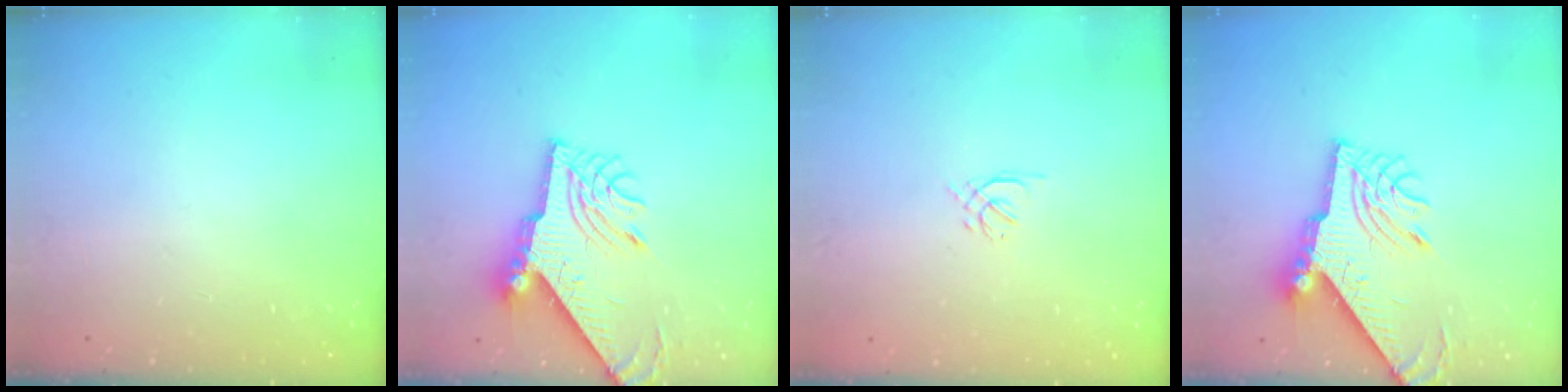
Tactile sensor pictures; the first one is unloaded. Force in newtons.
{"total": 12.3, "press": 12.2, "slide": 1.2}
{"total": 1.6, "press": 1.5, "slide": 0.5}
{"total": 12.3, "press": 12.2, "slide": 1.2}